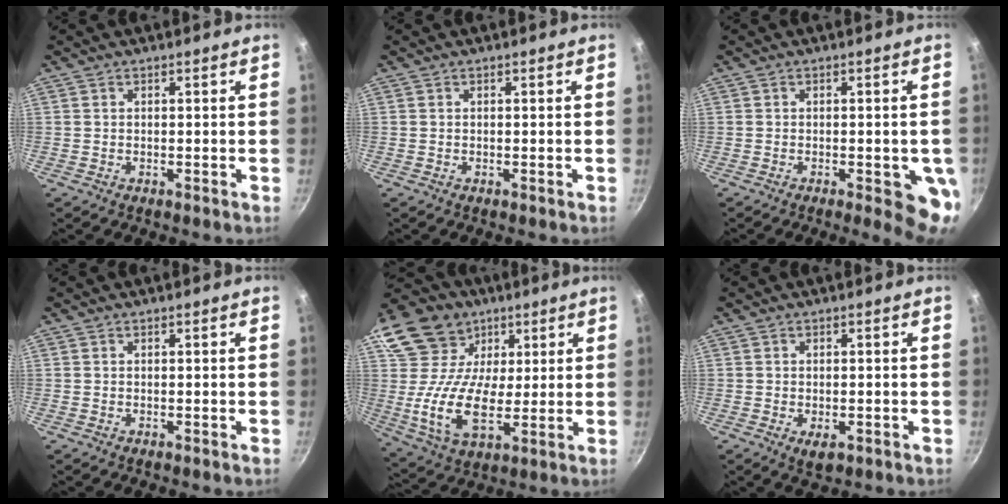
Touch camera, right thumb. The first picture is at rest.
{"total": 0.0}
{"total": 8.1, "force": [-2.0, 2.7, 7.4], "torque": [-0.064, -0.001, -0.021]}
{"total": 0.0}
{"total": 19.3, "force": [6.0, 14.4, 11.4], "torque": [-0.192, -0.017, 0.104]}
{"total": 3.1, "force": [-1.0, 1.8, 2.3], "torque": [-0.032, -0.004, -0.012]}